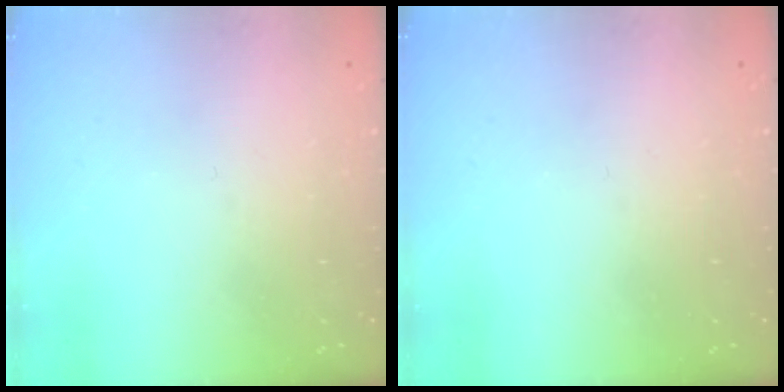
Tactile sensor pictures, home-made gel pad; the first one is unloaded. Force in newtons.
{"total": 0.0}